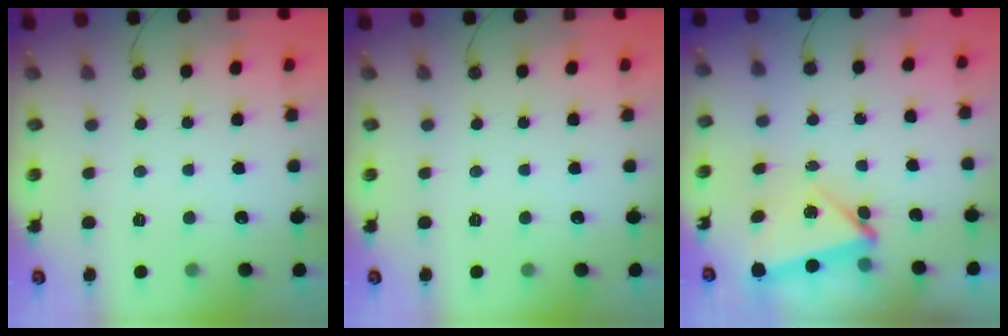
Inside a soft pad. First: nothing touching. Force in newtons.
{"total": 0.0}
{"total": 5.4, "press": 5.3, "slide": 0.8}